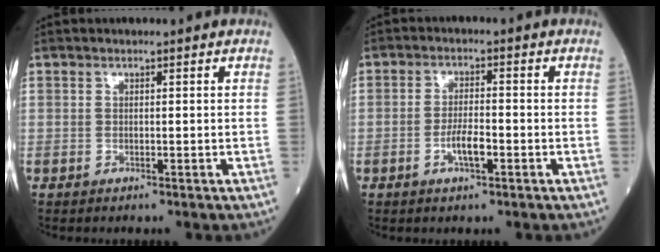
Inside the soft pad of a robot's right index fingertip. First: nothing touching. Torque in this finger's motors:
{"motor_torque": [0.19, -0.05, 0.15, 0.06]}